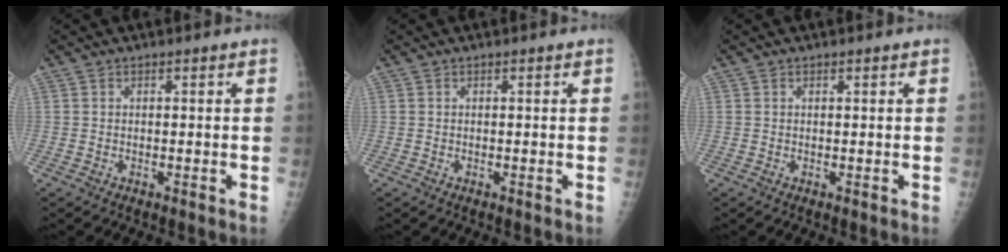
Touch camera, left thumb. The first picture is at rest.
{"total": 0.0}
{"total": 0.0}